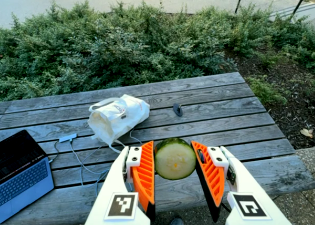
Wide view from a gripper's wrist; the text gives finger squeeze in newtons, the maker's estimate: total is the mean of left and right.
{"total": 9.9, "left": 9.5, "right": 10.3}